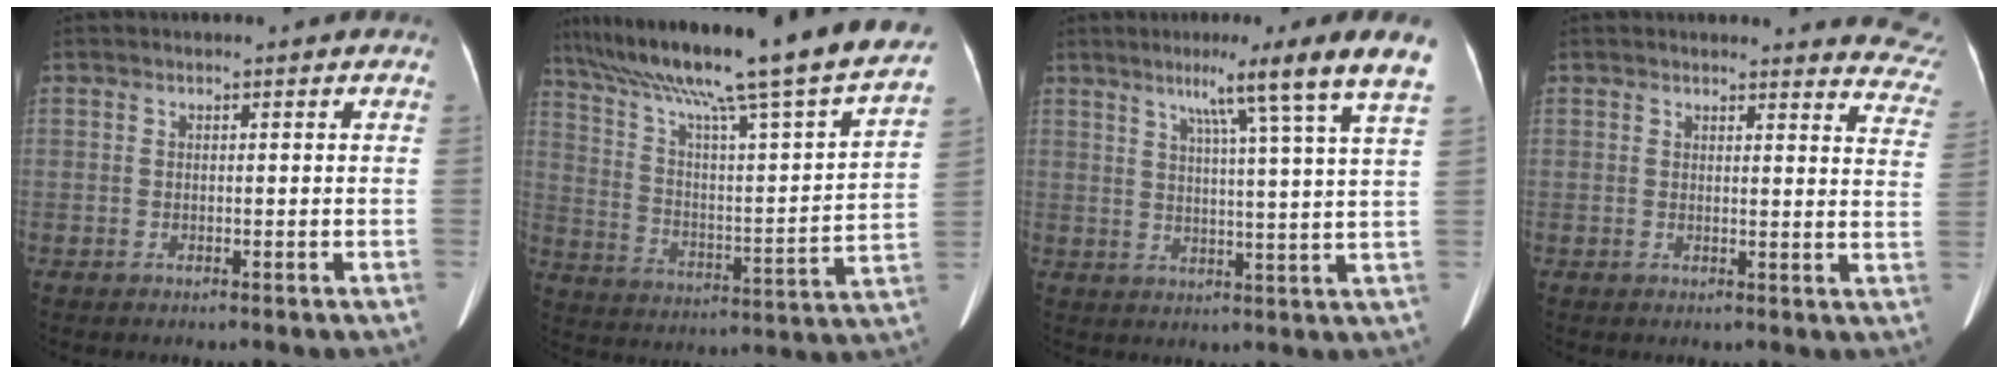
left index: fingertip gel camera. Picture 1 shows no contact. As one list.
[{"total": 30.3, "force": [24.9, 0.3, 17.3], "torque": [-0.285, -0.047, 0.346]}, {"total": 13.1, "force": [8.7, -2.5, 9.4], "torque": [-0.134, -0.001, 0.098]}, {"total": 10.2, "force": [10.1, 1.5, 0.8], "torque": [0.037, -0.080, 0.063]}]